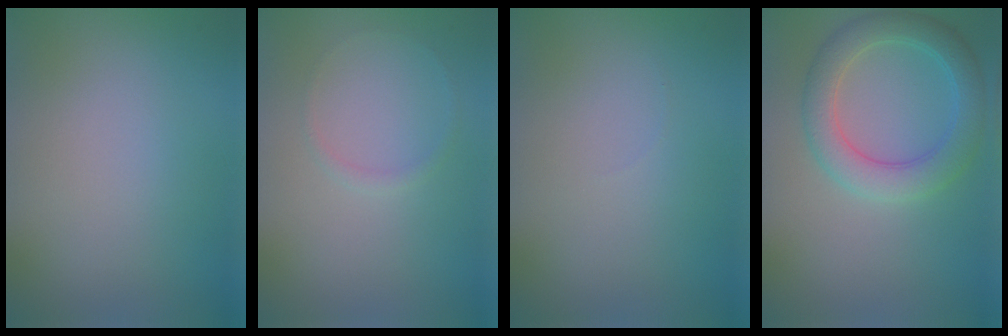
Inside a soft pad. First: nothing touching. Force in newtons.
{"total": 0.7, "press": 0.7, "slide": 0.1}
{"total": 0.0}
{"total": 4.4, "press": 4.4, "slide": 0.2}